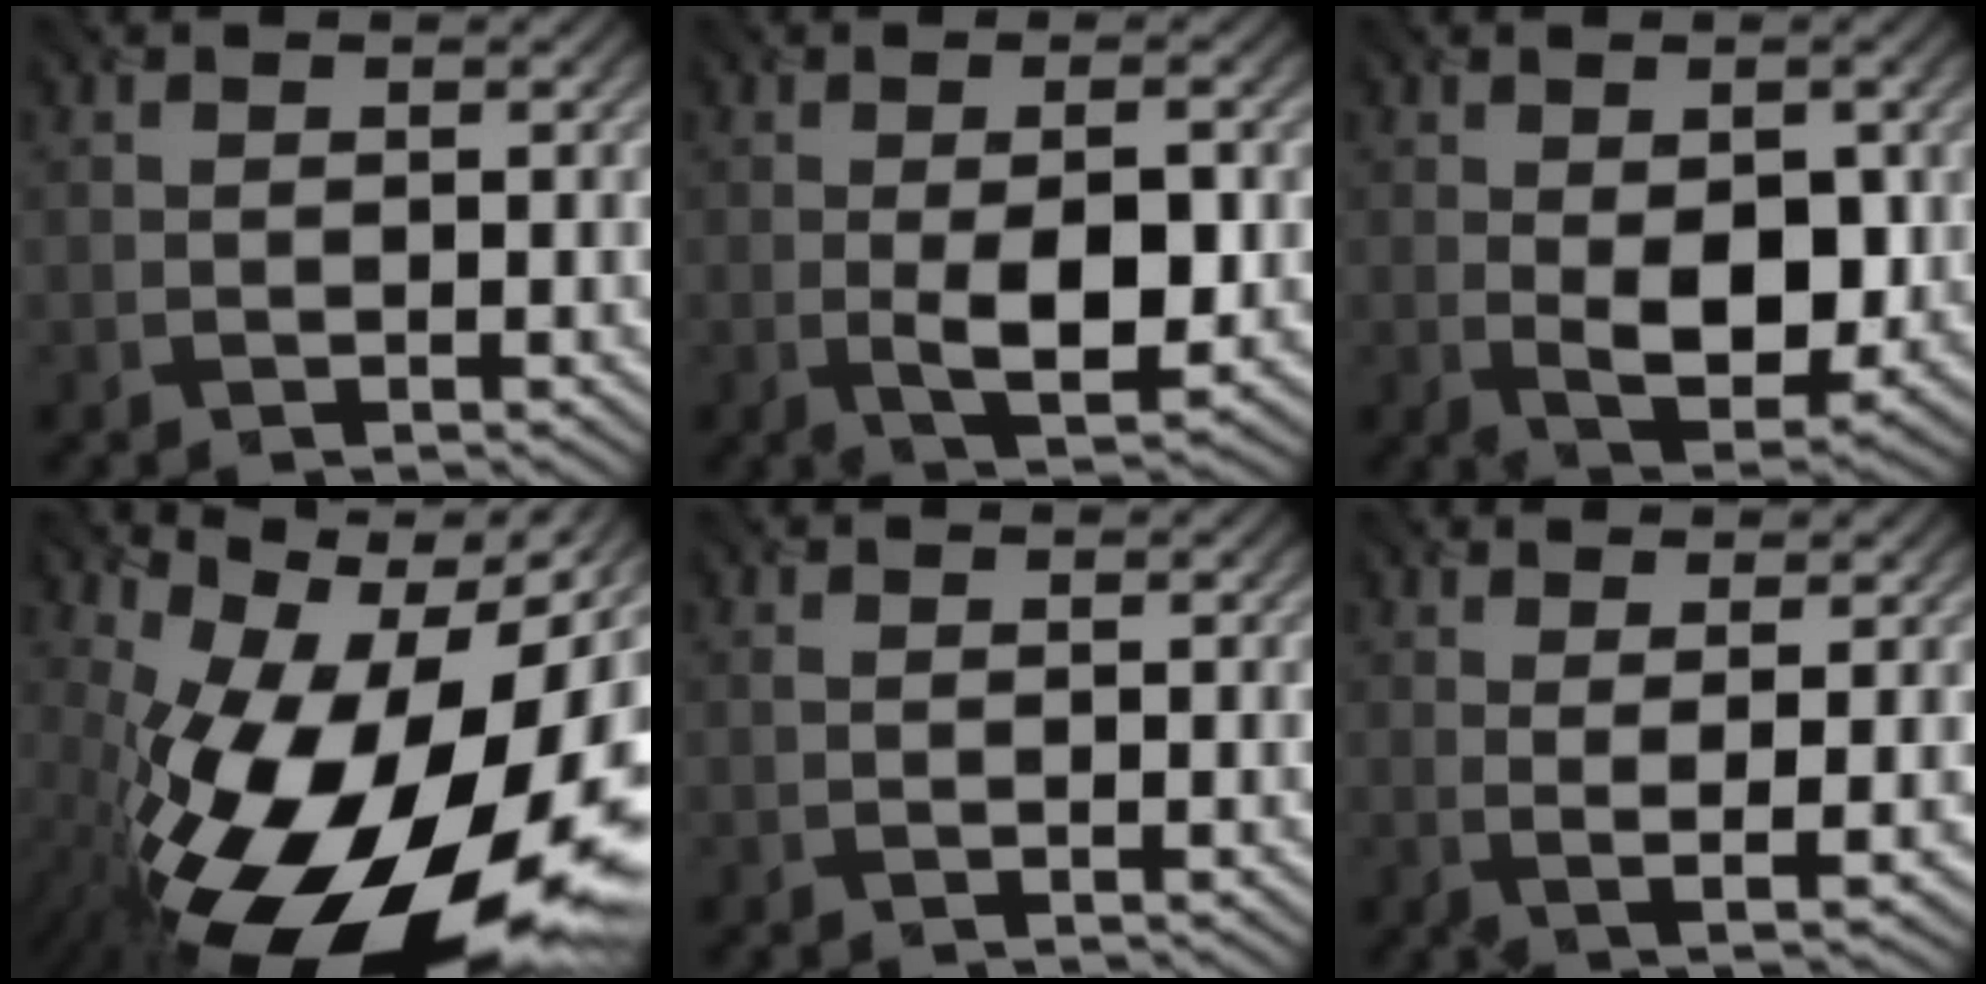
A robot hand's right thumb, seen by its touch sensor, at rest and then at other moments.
{"total": 6.8, "force": [-1.2, 2.2, 6.3], "torque": [-0.112, -0.007, -0.017]}
{"total": 6.9, "force": [-0.4, 3.8, 5.8], "torque": [-0.108, -0.017, 0.003]}
{"total": 20.3, "force": [-5.5, 10.7, 16.3], "torque": [-0.276, -0.024, -0.095]}
{"total": 0.0}
{"total": 3.2, "force": [1.3, 0.3, 2.9], "torque": [-0.056, -0.005, 0.027]}